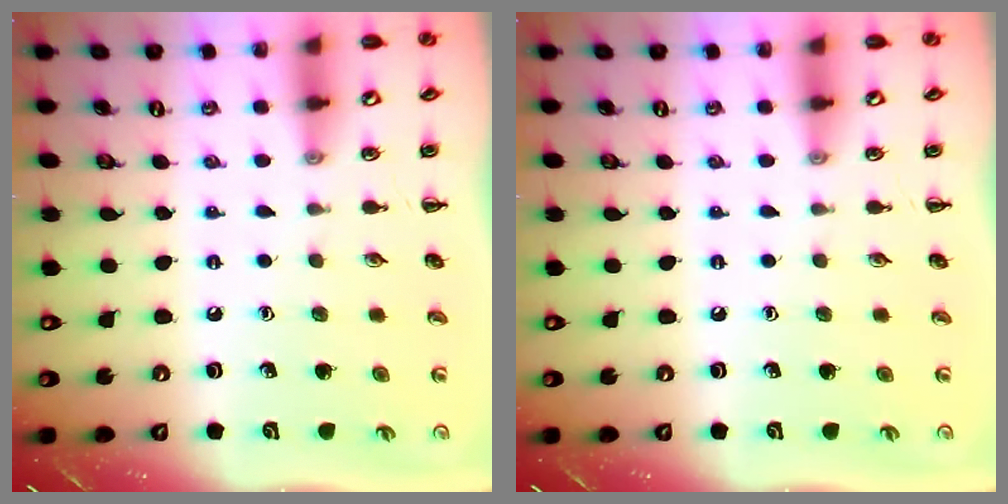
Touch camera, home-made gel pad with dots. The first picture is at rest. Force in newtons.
{"total": 0.0}